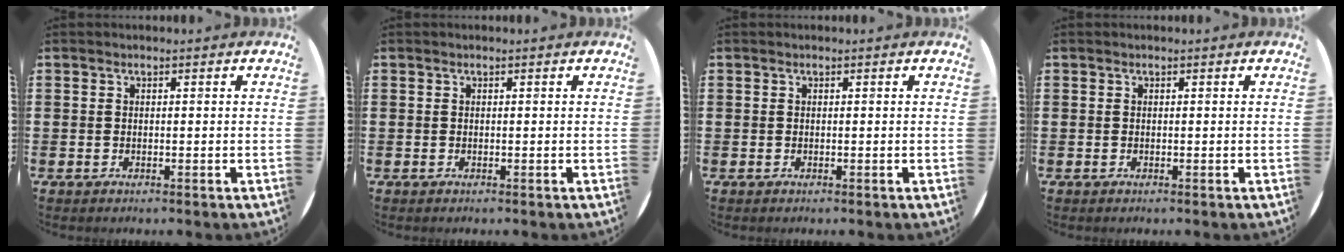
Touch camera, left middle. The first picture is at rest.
{"total": 0.0}
{"total": 0.0}
{"total": 0.0}